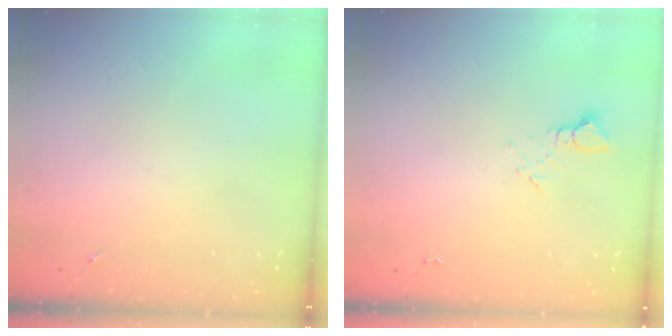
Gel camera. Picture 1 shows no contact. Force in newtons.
{"total": 2.7, "press": 2.7, "slide": 0.2}